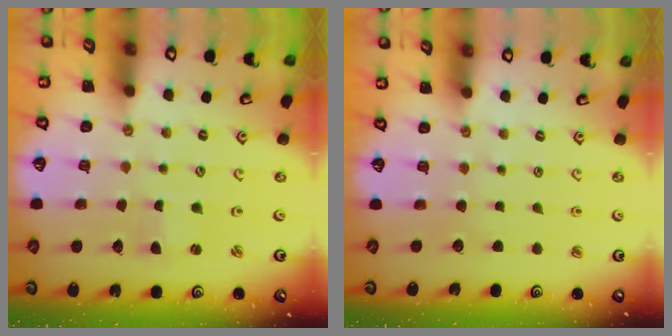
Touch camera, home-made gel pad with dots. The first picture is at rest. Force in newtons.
{"total": 0.0}